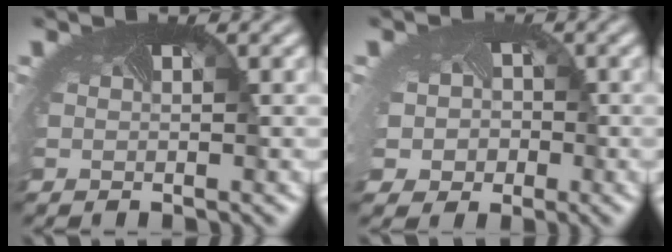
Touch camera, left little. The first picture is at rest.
{"total": 5.0, "force": [-1.2, 4.6, 1.6], "torque": [-0.035, -0.013, -0.031]}